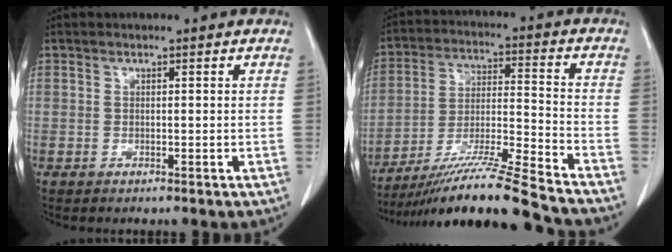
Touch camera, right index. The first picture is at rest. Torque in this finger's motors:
{"motor_torque": [1.10, -1.05, 0.67, 0.20]}